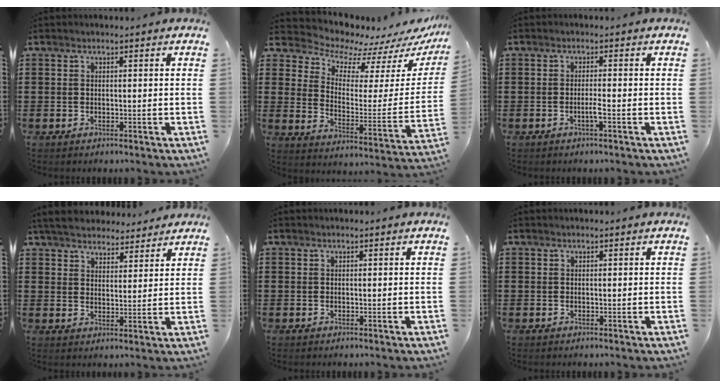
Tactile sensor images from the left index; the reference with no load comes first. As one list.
[{"total": 6.6, "force": [6.2, 2.1, 0.8], "torque": [-0.041, -0.066, 0.104]}, {"total": 1.7, "force": [-0.8, -0.1, 1.6], "torque": [-0.029, -0.001, -0.014]}, {"total": 5.0, "force": [4.6, 1.5, 1.0], "torque": [-0.039, -0.015, 0.084]}, {"total": 0.0}, {"total": 0.0}]